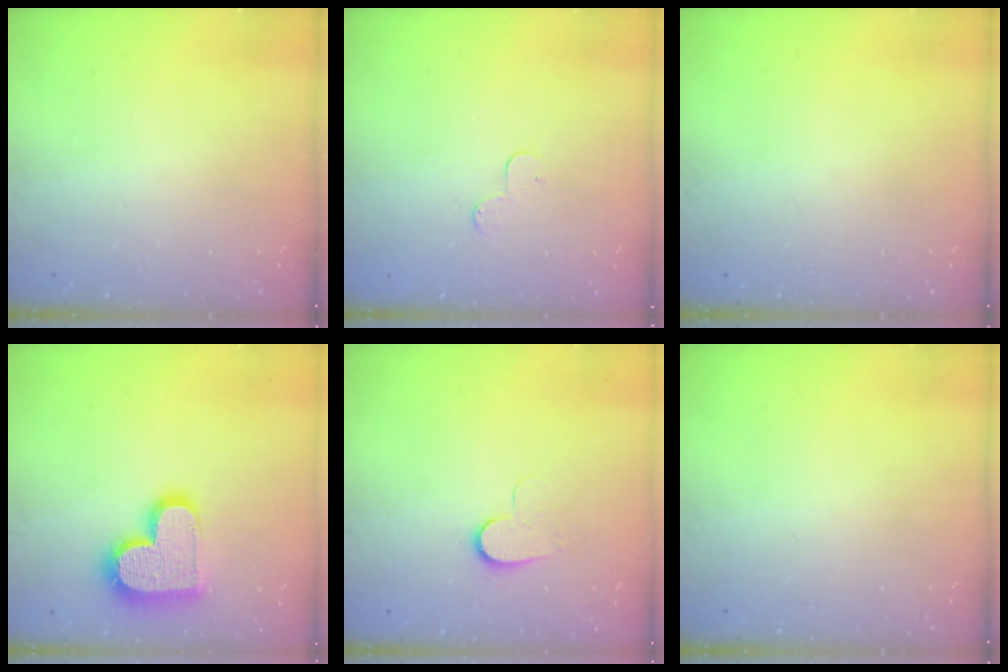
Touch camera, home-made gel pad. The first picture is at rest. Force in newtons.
{"total": 3.7, "press": 3.7, "slide": 0.2}
{"total": 0.0}
{"total": 17.6, "press": 17.6, "slide": 1.3}
{"total": 7.4, "press": 7.4, "slide": 0.8}
{"total": 0.0}